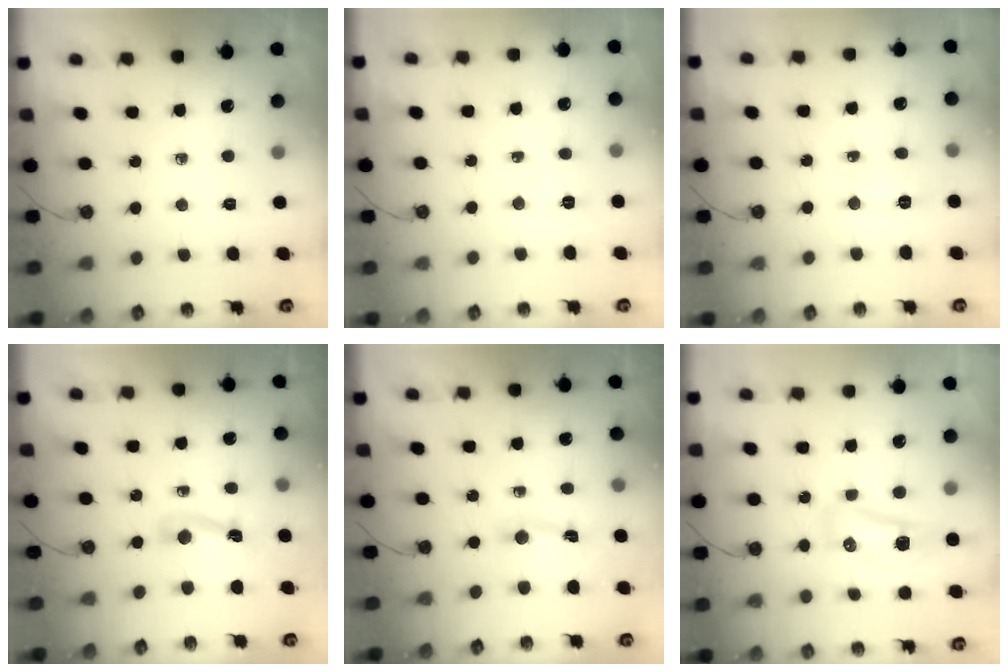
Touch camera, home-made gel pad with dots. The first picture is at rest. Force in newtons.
{"total": 5.1, "press": 3.0, "slide": 4.1}
{"total": 3.7, "press": 3.7, "slide": 0.6}
{"total": 8.5, "press": 4.8, "slide": 7.0}
{"total": 1.9, "press": 1.9, "slide": 0.4}
{"total": 8.3, "press": 8.1, "slide": 1.5}